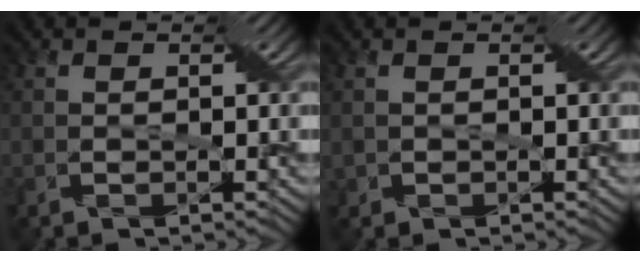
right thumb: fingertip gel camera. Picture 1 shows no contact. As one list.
[{"total": 0.8, "force": [0.0, 0.8, -0.1], "torque": [-0.008, -0.003, 0.001]}]